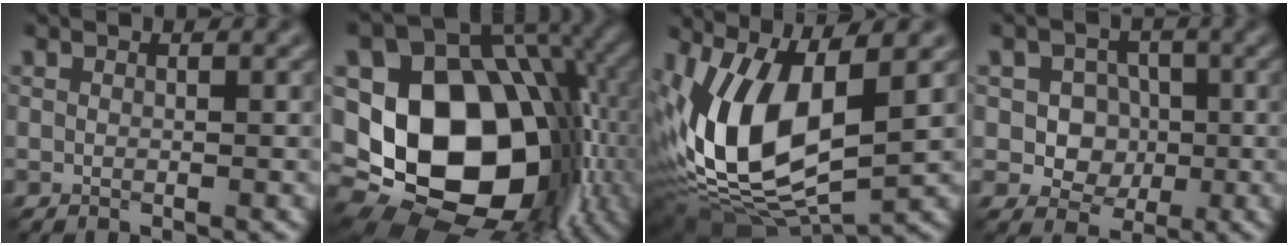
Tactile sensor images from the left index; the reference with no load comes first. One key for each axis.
{"total": 18.4, "fx": -1.9, "fy": 13.7, "fz": 12.2, "tx": -0.189, "ty": -0.015, "tz": -0.010}
{"total": 12.6, "fx": 1.2, "fy": 6.0, "fz": 11.0, "tx": -0.229, "ty": -0.017, "tz": 0.023}
{"total": 5.0, "fx": -0.2, "fy": 4.4, "fz": 2.3, "tx": -0.015, "ty": 0.014, "tz": -0.025}